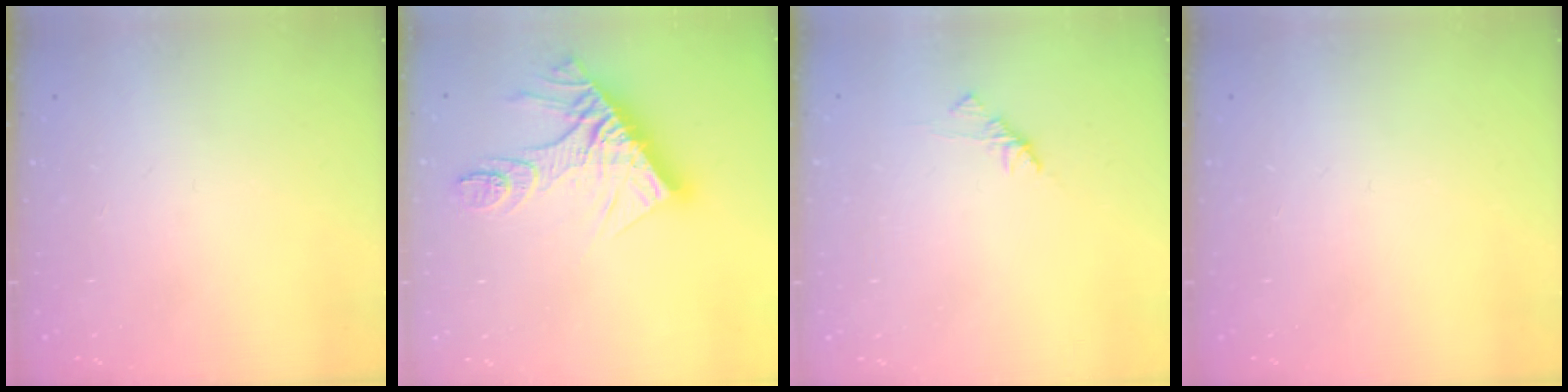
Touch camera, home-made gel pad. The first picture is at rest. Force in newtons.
{"total": 16.4, "press": 16.3, "slide": 1.5}
{"total": 1.9, "press": 1.7, "slide": 0.6}
{"total": 0.0}